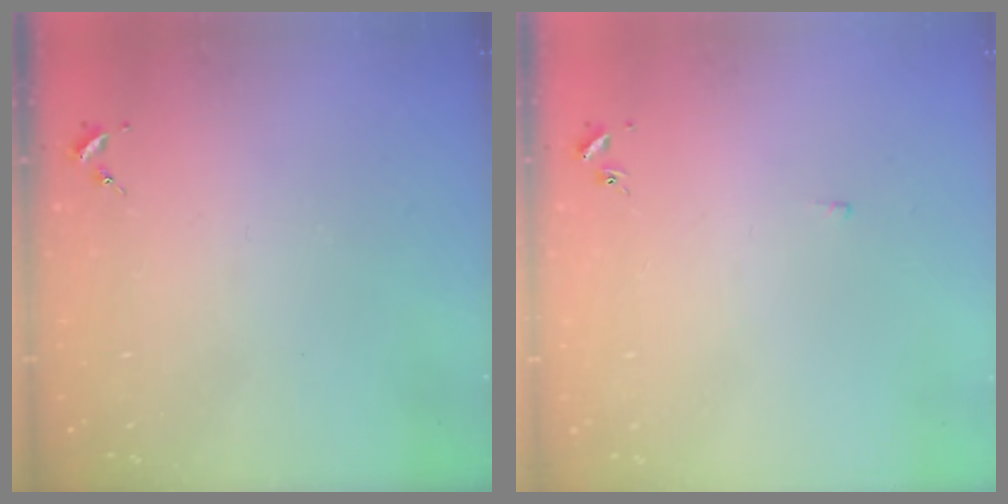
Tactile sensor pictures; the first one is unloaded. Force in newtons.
{"total": 1.8, "press": 1.8, "slide": 0.5}